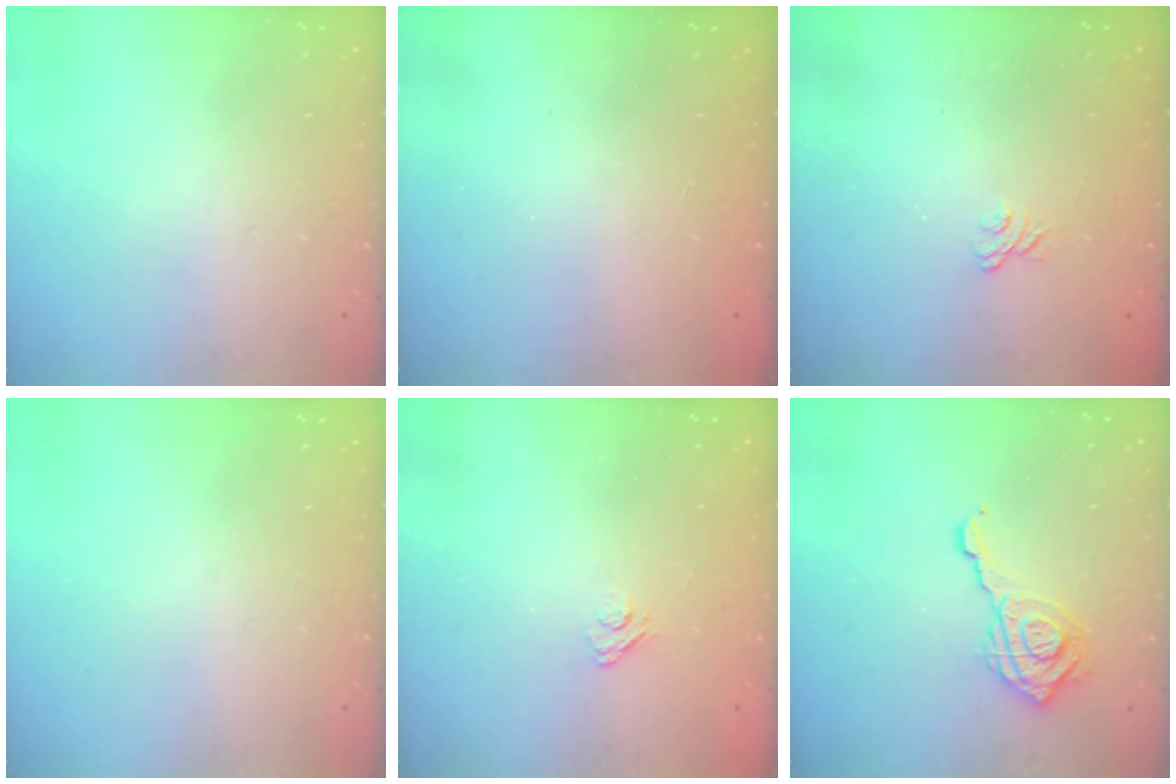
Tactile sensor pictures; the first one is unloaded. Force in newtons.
{"total": 2.3, "press": 2.2, "slide": 0.7}
{"total": 1.9, "press": 1.5, "slide": 1.1}
{"total": 0.0}
{"total": 3.1, "press": 2.8, "slide": 1.3}
{"total": 13.8, "press": 13.8, "slide": 1.3}